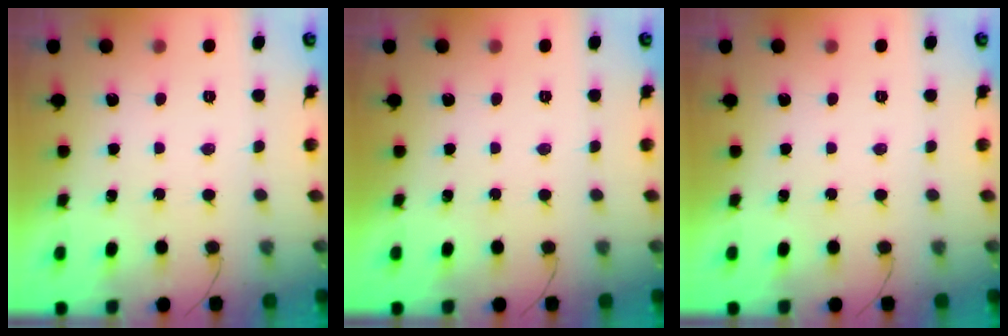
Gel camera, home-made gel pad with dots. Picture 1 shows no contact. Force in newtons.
{"total": 0.0}
{"total": 0.0}